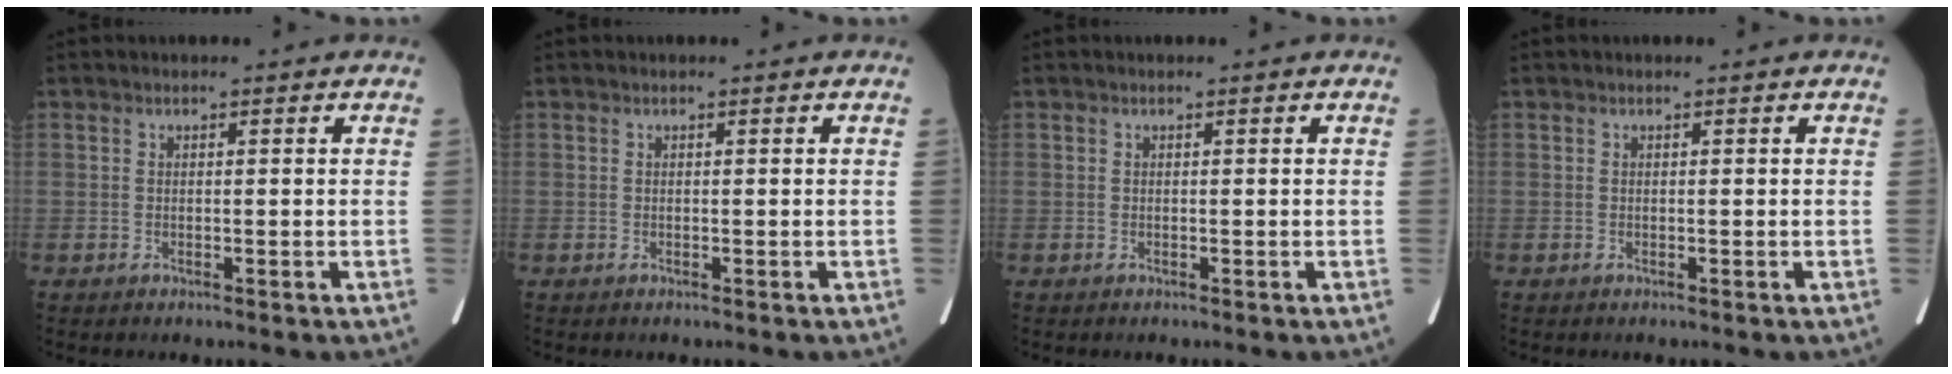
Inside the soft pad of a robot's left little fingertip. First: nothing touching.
{"total": 0.0}
{"total": 0.0}
{"total": 0.0}